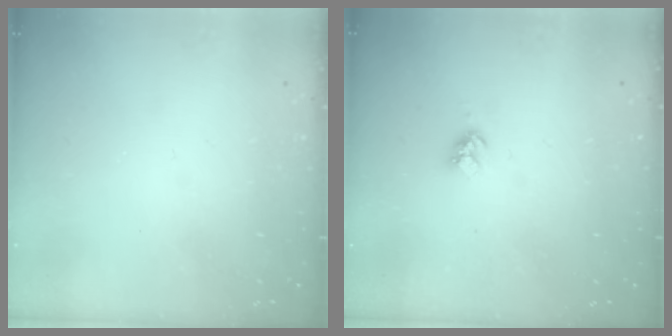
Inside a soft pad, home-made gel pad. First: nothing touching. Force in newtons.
{"total": 3.9, "press": 3.9, "slide": 0.4}